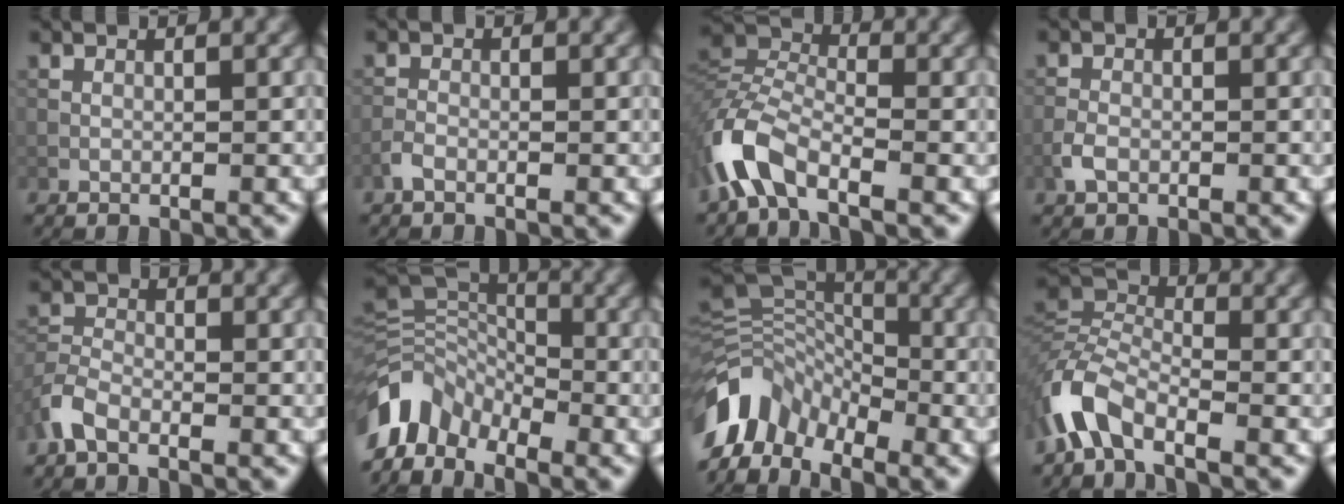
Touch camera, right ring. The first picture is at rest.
{"total": 1.1, "force": [-0.8, 0.5, 0.6], "torque": [-0.013, 0.002, -0.021]}
{"total": 6.7, "force": [-4.0, 3.2, 4.2], "torque": [-0.091, 0.002, -0.097]}
{"total": 1.5, "force": [-0.8, 1.0, 0.9], "torque": [-0.018, 0.002, -0.018]}
{"total": 3.0, "force": [-2.1, 1.4, 1.7], "torque": [-0.038, 0.003, -0.056]}
{"total": 7.1, "force": [-4.8, 4.1, 3.3], "torque": [-0.065, -0.005, -0.105]}
{"total": 9.4, "force": [-5.3, 5.8, 5.1], "torque": [-0.103, -0.006, -0.113]}
{"total": 5.9, "force": [-3.7, 2.9, 3.7], "torque": [-0.079, 0.003, -0.094]}